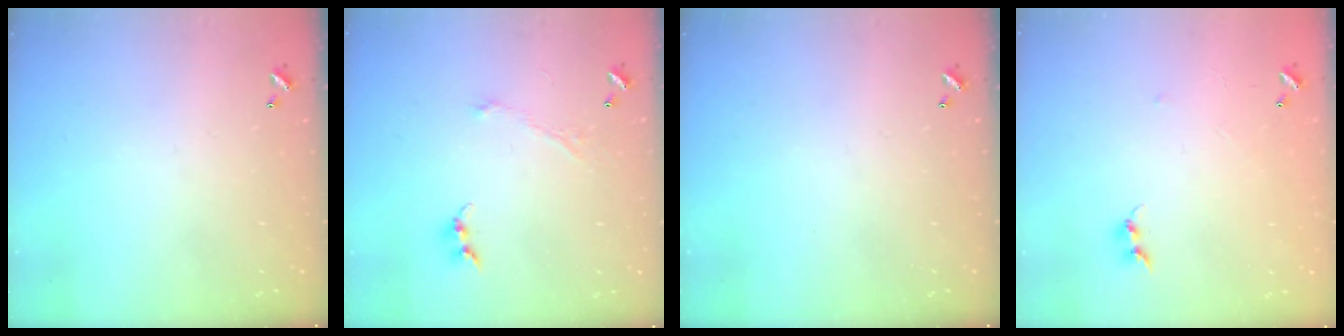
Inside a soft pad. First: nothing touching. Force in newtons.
{"total": 1.1, "press": 1.0, "slide": 0.6}
{"total": 0.0}
{"total": 5.1, "press": 5.0, "slide": 0.7}